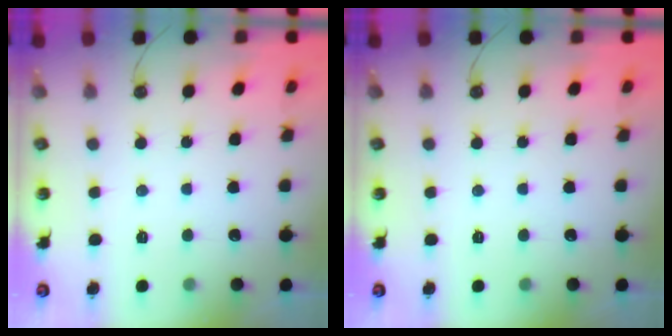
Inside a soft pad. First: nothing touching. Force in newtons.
{"total": 0.0}